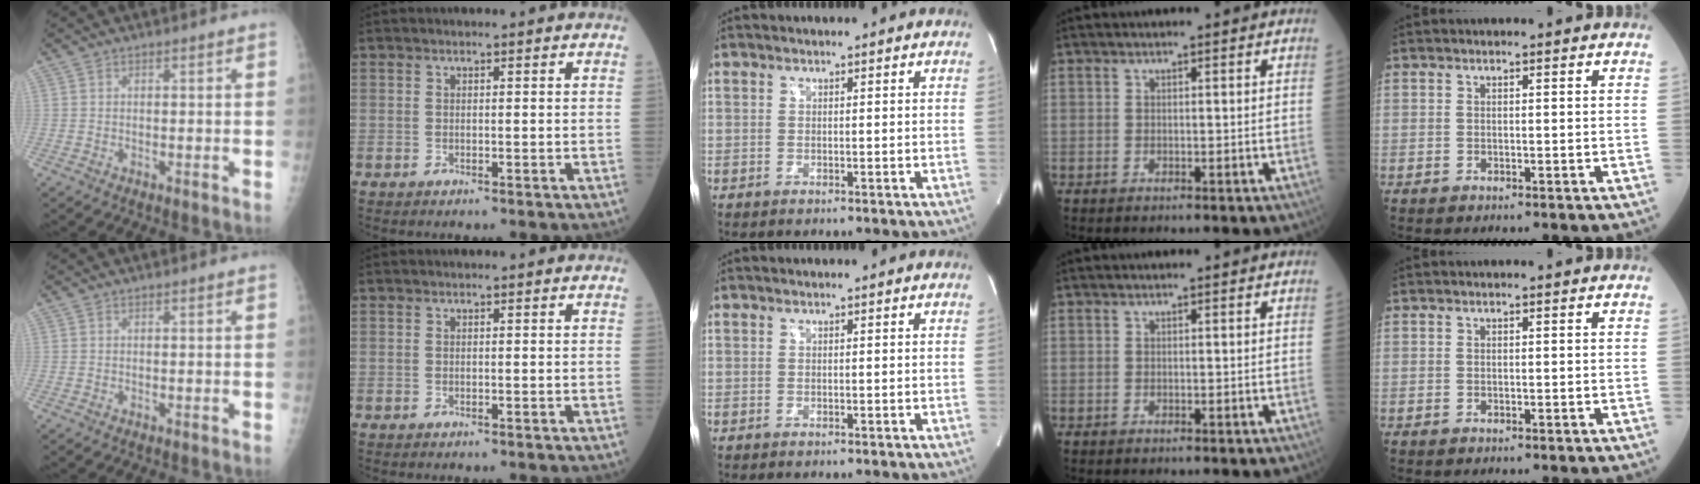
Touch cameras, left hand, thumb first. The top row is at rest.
{}